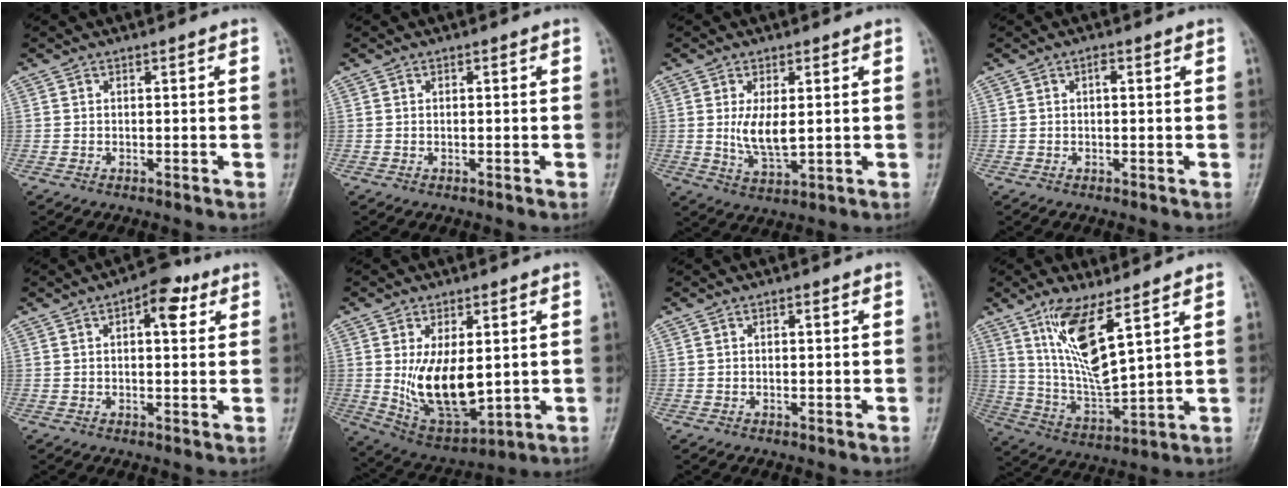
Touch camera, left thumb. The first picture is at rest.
{"total": 0.0}
{"total": 6.3, "force": [0.6, 2.7, 5.6], "torque": [-0.101, -0.016, 0.018]}
{"total": 1.1, "force": [0.3, 0.4, 0.9], "torque": [-0.014, 0.003, 0.000]}
{"total": 6.5, "force": [2.7, 3.0, 5.1], "torque": [-0.051, 0.001, 0.030]}
{"total": 13.6, "force": [0.7, 7.1, 11.5], "torque": [-0.175, -0.022, 0.034]}
{"total": 0.6, "force": [0.2, 0.2, 0.5], "torque": [-0.009, 0.000, 0.003]}
{"total": 12.3, "force": [6.7, 2.9, 10.0], "torque": [-0.188, -0.046, 0.144]}